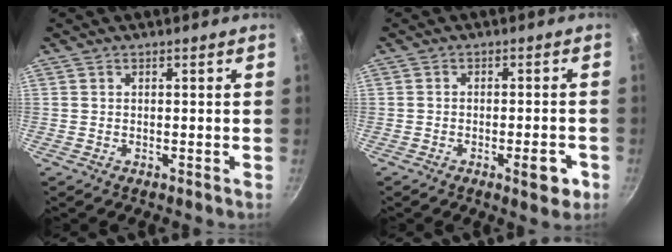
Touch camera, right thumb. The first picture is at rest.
{"total": 5.2, "force": [-2.3, 1.8, 4.3], "torque": [-0.043, 0.015, -0.024]}